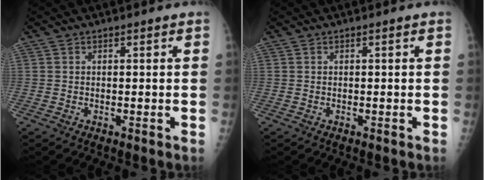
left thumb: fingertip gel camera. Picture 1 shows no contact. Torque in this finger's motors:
{"motor_torque": [0.00, 0.00, 0.04, -0.05, 0.00]}